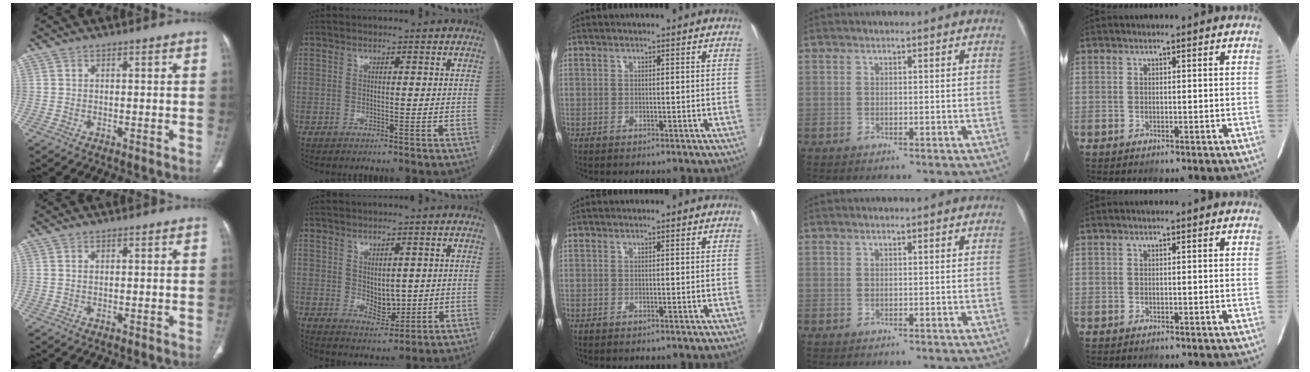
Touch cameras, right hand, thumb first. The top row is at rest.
{"index": {"total": 4.7, "force": [0.4, 3.0, 3.5], "torque": [-0.056, -0.007, 0.021]}}